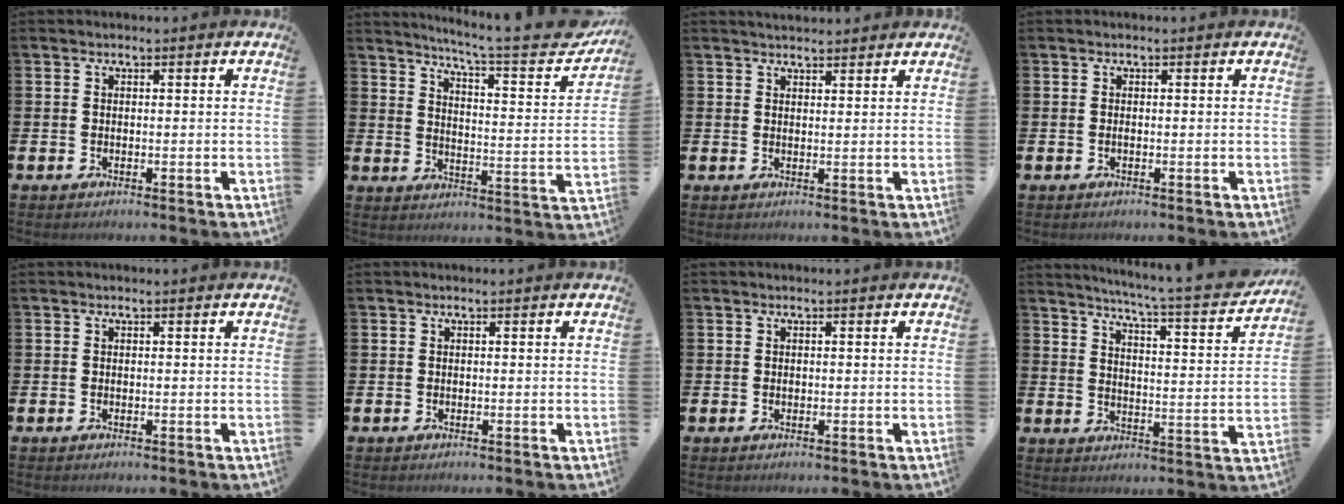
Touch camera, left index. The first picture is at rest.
{"total": 7.0, "force": [5.9, 0.1, 3.8], "torque": [-0.065, -0.057, 0.088]}
{"total": 2.5, "force": [2.5, 0.4, 0.1], "torque": [0.002, -0.012, 0.043]}
{"total": 0.0}
{"total": 0.0}
{"total": 0.0}
{"total": 0.0}
{"total": 6.2, "force": [5.6, -0.4, 2.5], "torque": [-0.055, -0.053, 0.087]}